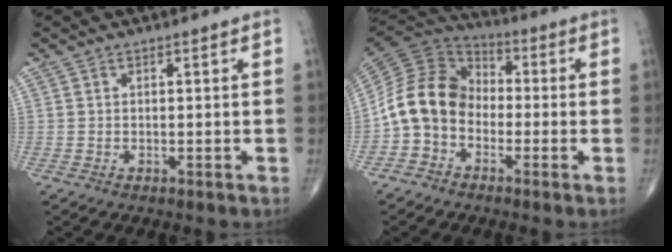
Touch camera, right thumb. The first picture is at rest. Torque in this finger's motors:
{"motor_torque": [1.11, 1.60, 0.97, -0.91, 0.15]}